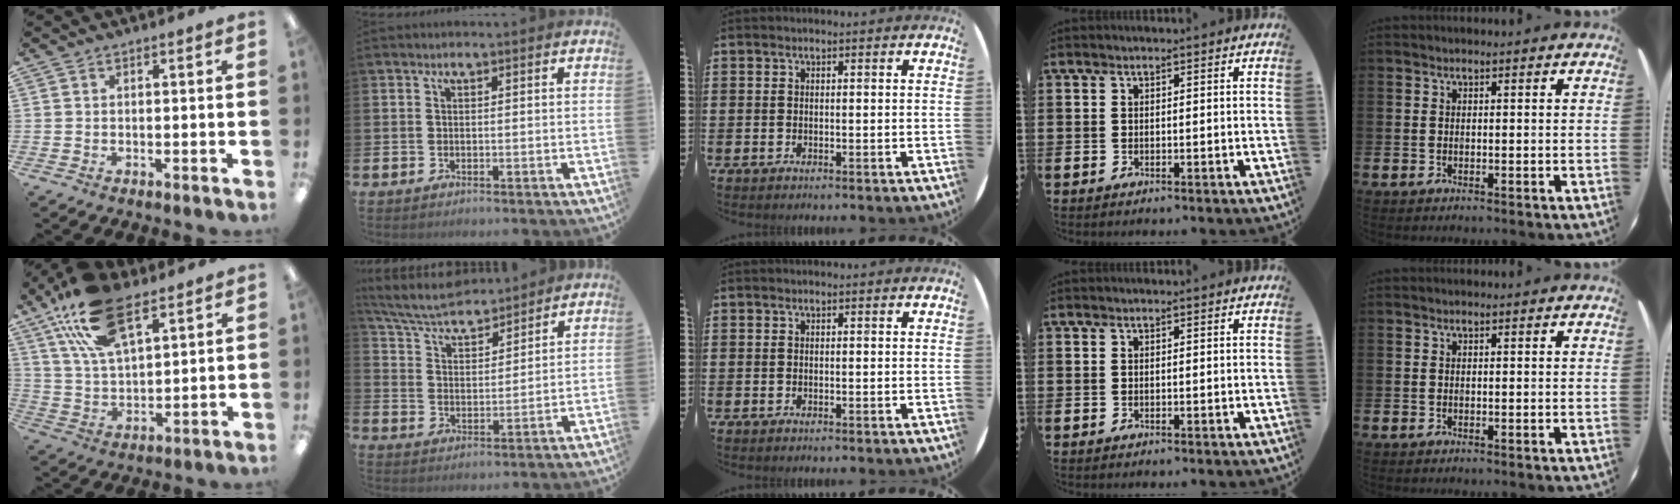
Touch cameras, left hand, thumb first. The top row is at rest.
{"thumb": {"total": 18.5, "force": [10.9, 8.9, 12.0], "torque": [-0.228, -0.030, 0.194]}, "index": {"total": 6.2, "force": [5.9, 1.0, 1.6], "torque": [-0.061, -0.036, 0.103]}}